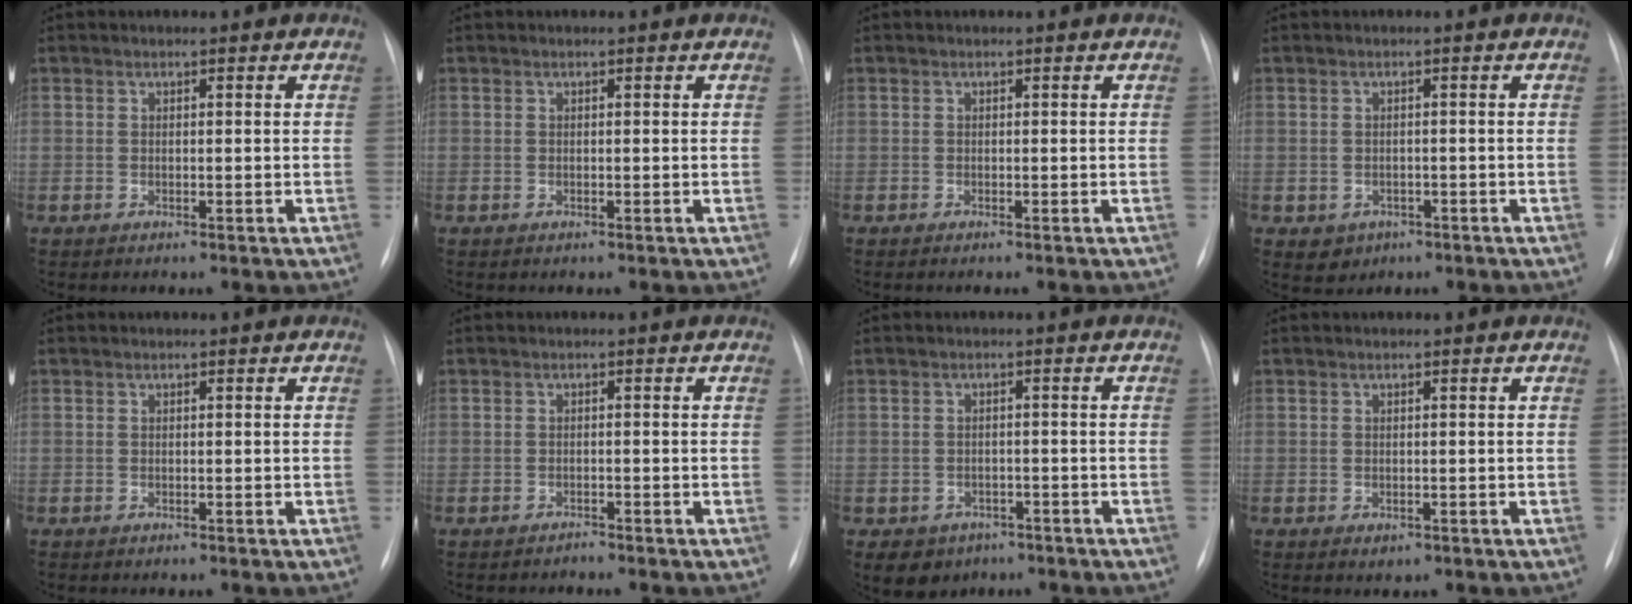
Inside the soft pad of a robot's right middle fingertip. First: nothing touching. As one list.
[{"total": 0.0}, {"total": 0.0}, {"total": 2.8, "force": [-1.2, 2.4, 0.7], "torque": [-0.007, 0.006, -0.003]}, {"total": 0.0}, {"total": 0.8, "force": [-0.8, 0.0, -0.2], "torque": [0.003, -0.005, -0.010]}, {"total": 4.7, "force": [-2.8, 3.6, 0.8], "torque": [-0.012, 0.008, -0.030]}, {"total": 1.1, "force": [-0.4, 0.8, 0.6], "torque": [-0.007, 0.000, 0.000]}]